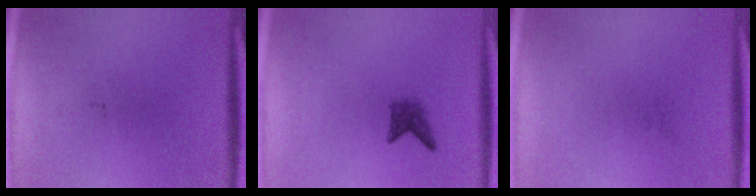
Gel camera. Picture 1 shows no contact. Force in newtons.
{"total": 2.1}
{"total": 0.0}